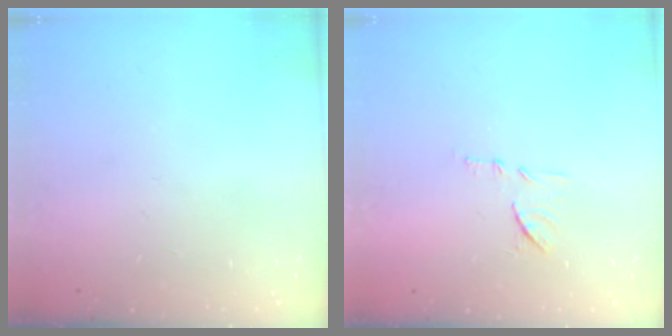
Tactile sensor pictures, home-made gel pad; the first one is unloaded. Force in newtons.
{"total": 8.7, "press": 8.7, "slide": 0.3}